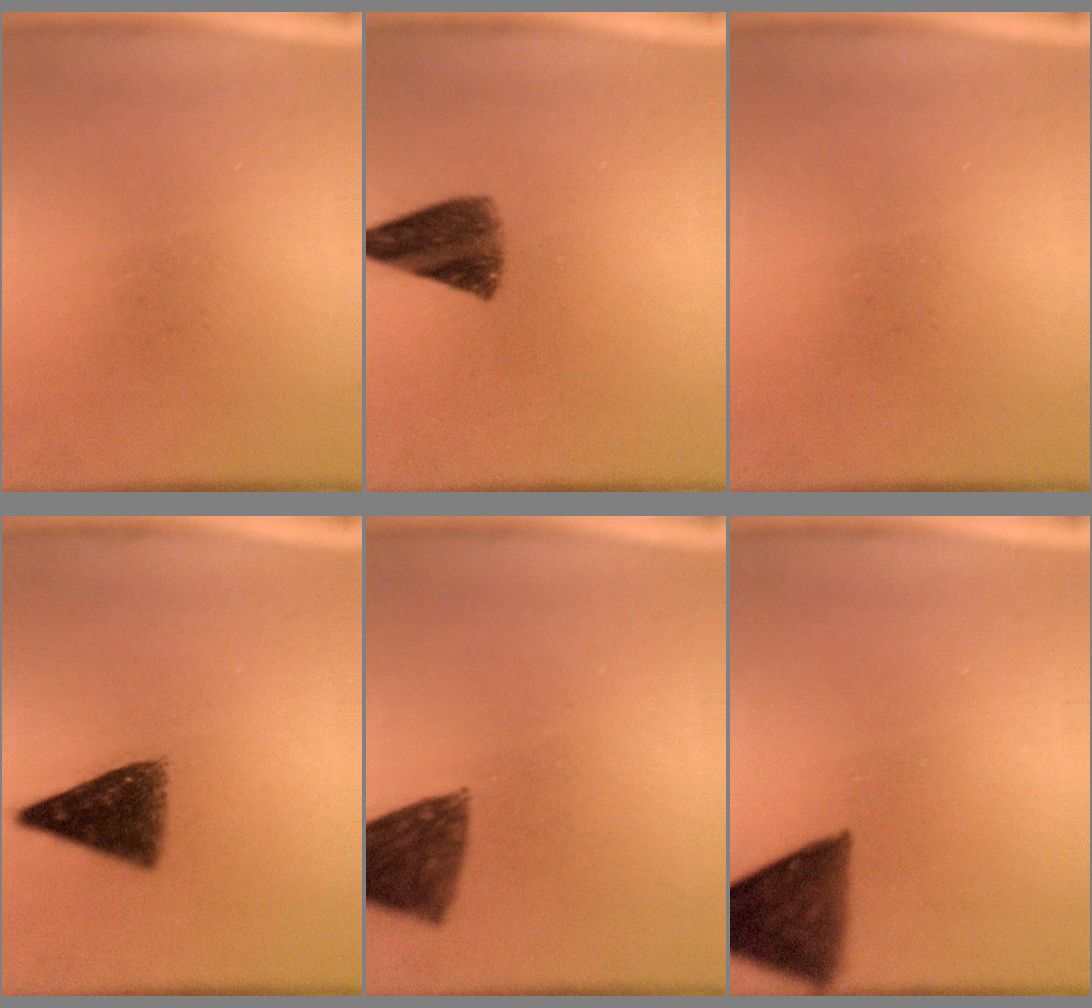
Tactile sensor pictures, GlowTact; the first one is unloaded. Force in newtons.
{"total": 7.6}
{"total": 0.0}
{"total": 8.0}
{"total": 9.0}
{"total": 10.3}